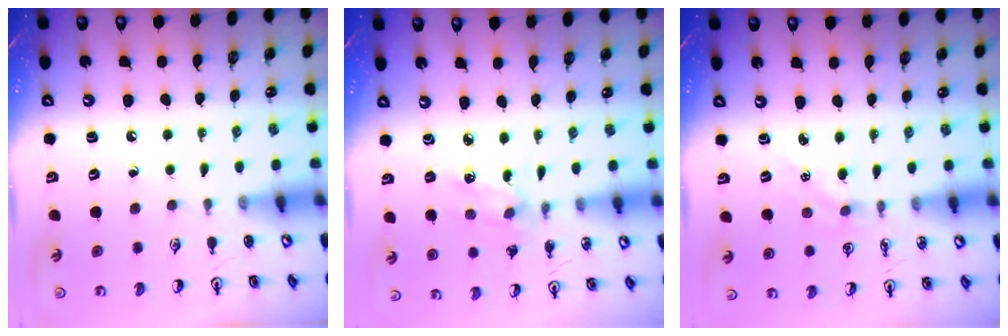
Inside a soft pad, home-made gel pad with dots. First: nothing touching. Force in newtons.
{"total": 2.0, "press": 2.0, "slide": 0.2}
{"total": 2.4, "press": 2.3, "slide": 0.3}